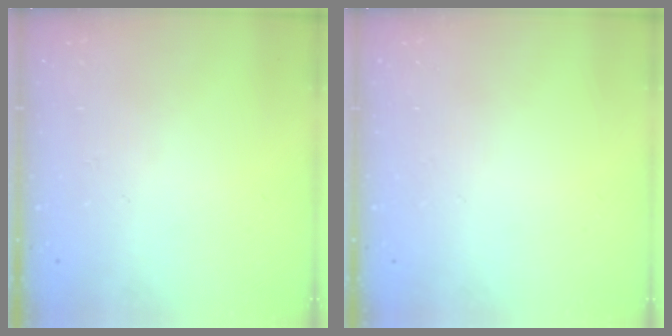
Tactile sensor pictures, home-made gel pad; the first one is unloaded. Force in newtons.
{"total": 0.0}